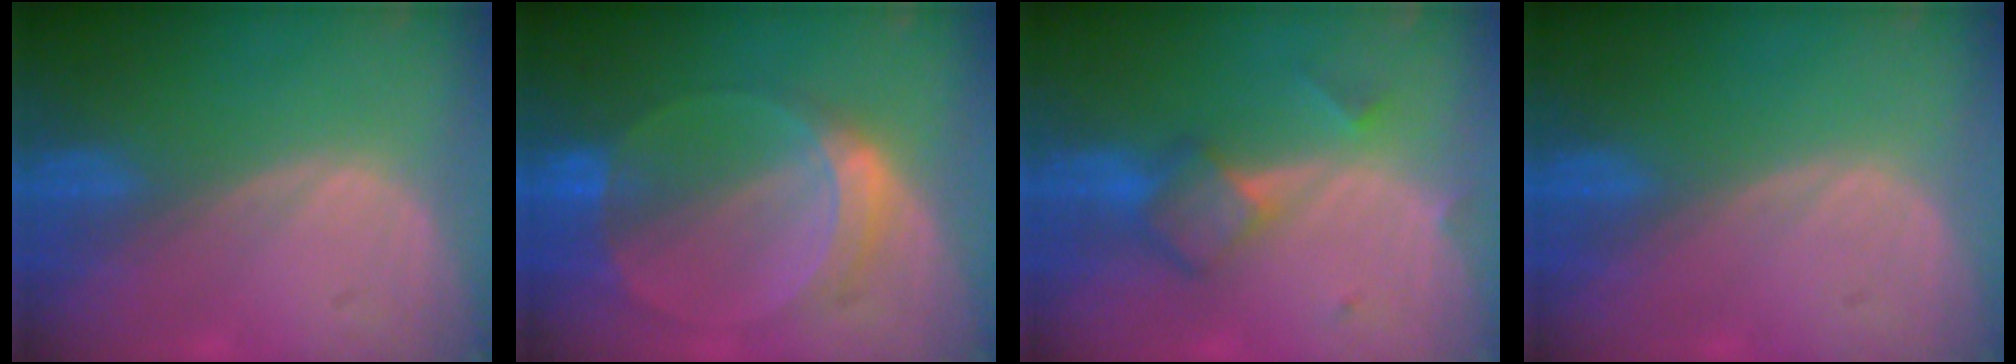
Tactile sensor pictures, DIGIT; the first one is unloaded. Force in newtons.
{"total": 6.2, "press": 5.7, "slide": 2.6}
{"total": 5.9, "press": 5.1, "slide": 3.0}
{"total": 0.0}